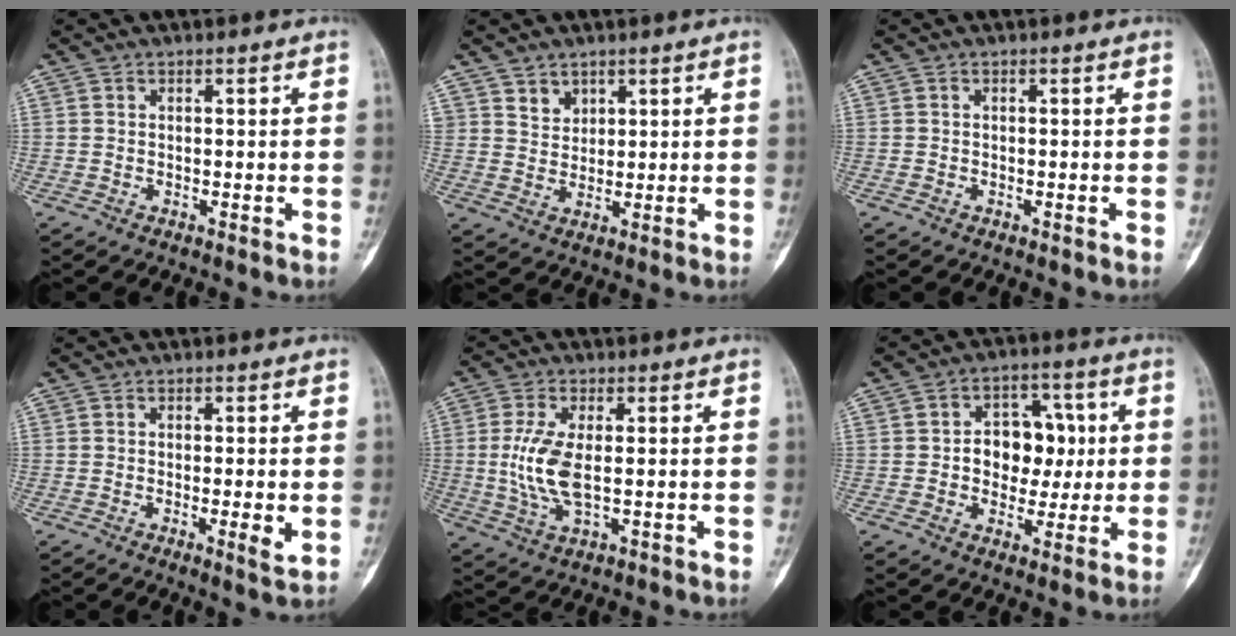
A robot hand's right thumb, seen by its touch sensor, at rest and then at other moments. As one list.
[{"total": 3.5, "force": [2.4, 2.4, 0.6], "torque": [0.012, -0.019, 0.046]}, {"total": 0.0}, {"total": 3.3, "force": [-0.4, 0.5, 3.2], "torque": [-0.053, -0.011, -0.009]}, {"total": 8.6, "force": [0.2, 3.6, 7.8], "torque": [-0.178, -0.009, 0.009]}, {"total": 10.6, "force": [0.6, 8.0, 7.0], "torque": [-0.043, 0.017, 0.007]}]